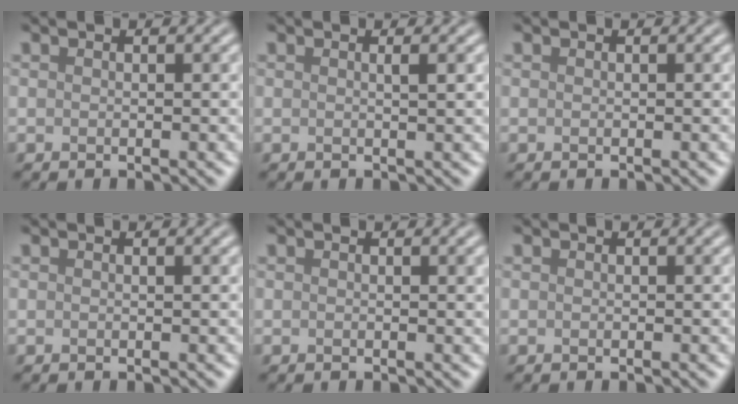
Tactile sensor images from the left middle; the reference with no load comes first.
{"total": 1.0, "force": [0.2, 0.2, 0.9], "torque": [-0.007, 0.002, 0.001]}
{"total": 0.0}
{"total": 0.0}
{"total": 1.0, "force": [0.3, 0.2, 0.9], "torque": [-0.008, 0.002, 0.004]}
{"total": 0.0}